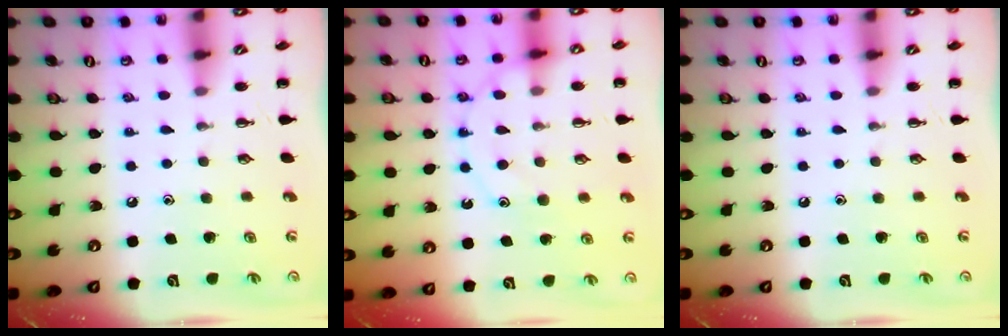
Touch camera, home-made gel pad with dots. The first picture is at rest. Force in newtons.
{"total": 11.8, "press": 11.8, "slide": 0.7}
{"total": 0.0}